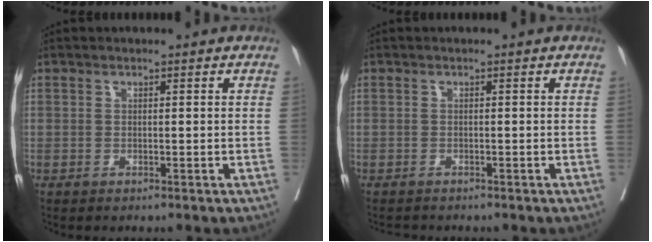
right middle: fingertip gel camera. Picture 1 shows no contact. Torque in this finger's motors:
{"motor_torque": [-0.44, -0.25, 0.01, -0.01]}